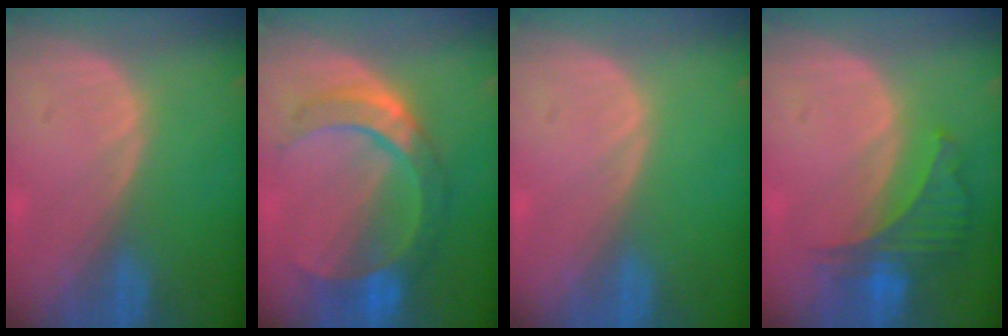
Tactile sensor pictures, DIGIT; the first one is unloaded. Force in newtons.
{"total": 8.3, "press": 8.3, "slide": 0.5}
{"total": 0.0}
{"total": 6.4, "press": 5.9, "slide": 2.3}